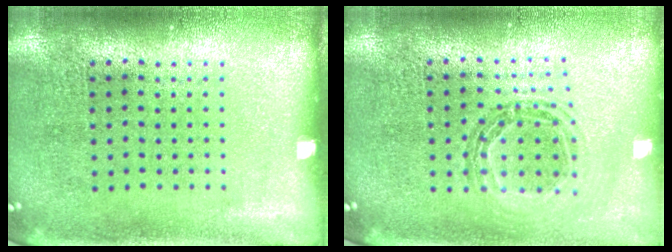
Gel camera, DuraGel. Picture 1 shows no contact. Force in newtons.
{"total": 0.9, "press": 0.9, "slide": 0.1}